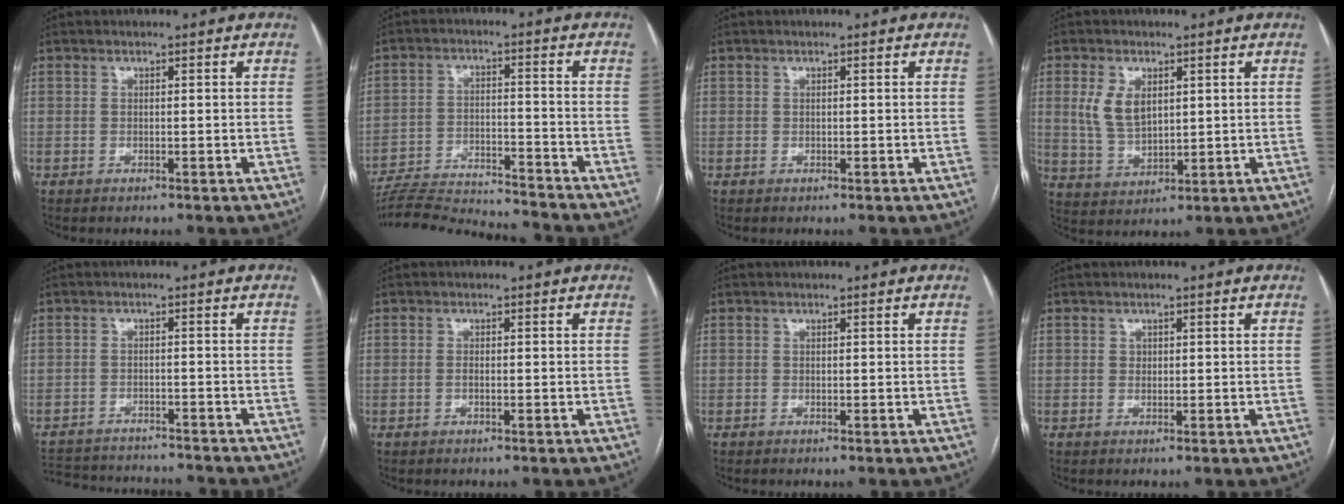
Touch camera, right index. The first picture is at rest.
{"total": 15.6, "force": [-15.0, -0.1, 4.1], "torque": [-0.074, -0.010, -0.239]}
{"total": 0.0}
{"total": 6.5, "force": [2.0, 3.9, 4.9], "torque": [-0.106, 0.007, 0.049]}
{"total": 13.6, "force": [-12.9, 2.1, 3.9], "torque": [-0.083, 0.003, -0.179]}
{"total": 0.7, "force": [-0.3, 0.2, 0.6], "torque": [-0.014, 0.001, -0.006]}
{"total": 0.0}
{"total": 0.8, "force": [0.2, 0.7, 0.2], "torque": [0.001, 0.001, 0.001]}